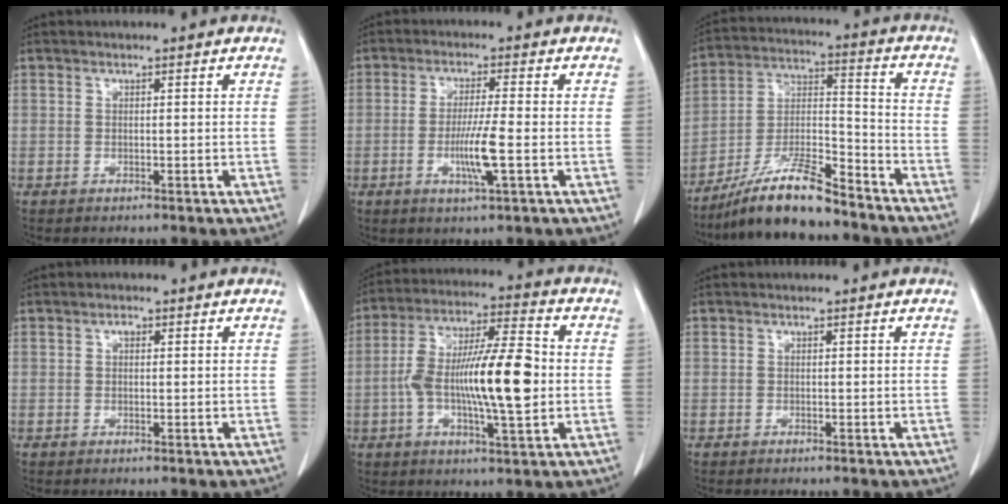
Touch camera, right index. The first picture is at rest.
{"total": 6.5, "force": [-1.6, -0.2, 6.2], "torque": [-0.117, -0.012, -0.030]}
{"total": 13.3, "force": [-10.8, 1.9, 7.5], "torque": [-0.145, 0.000, -0.194]}
{"total": 0.8, "force": [0.2, 0.5, 0.5], "torque": [-0.009, 0.004, 0.002]}
{"total": 15.7, "force": [-1.5, 2.9, 15.4], "torque": [-0.278, 0.011, -0.026]}
{"total": 0.0}